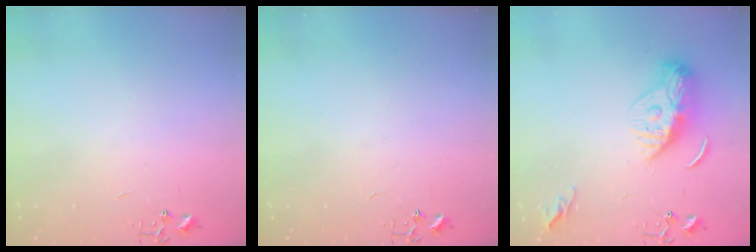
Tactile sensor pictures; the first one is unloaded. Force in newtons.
{"total": 0.0}
{"total": 11.6, "press": 11.6, "slide": 0.9}